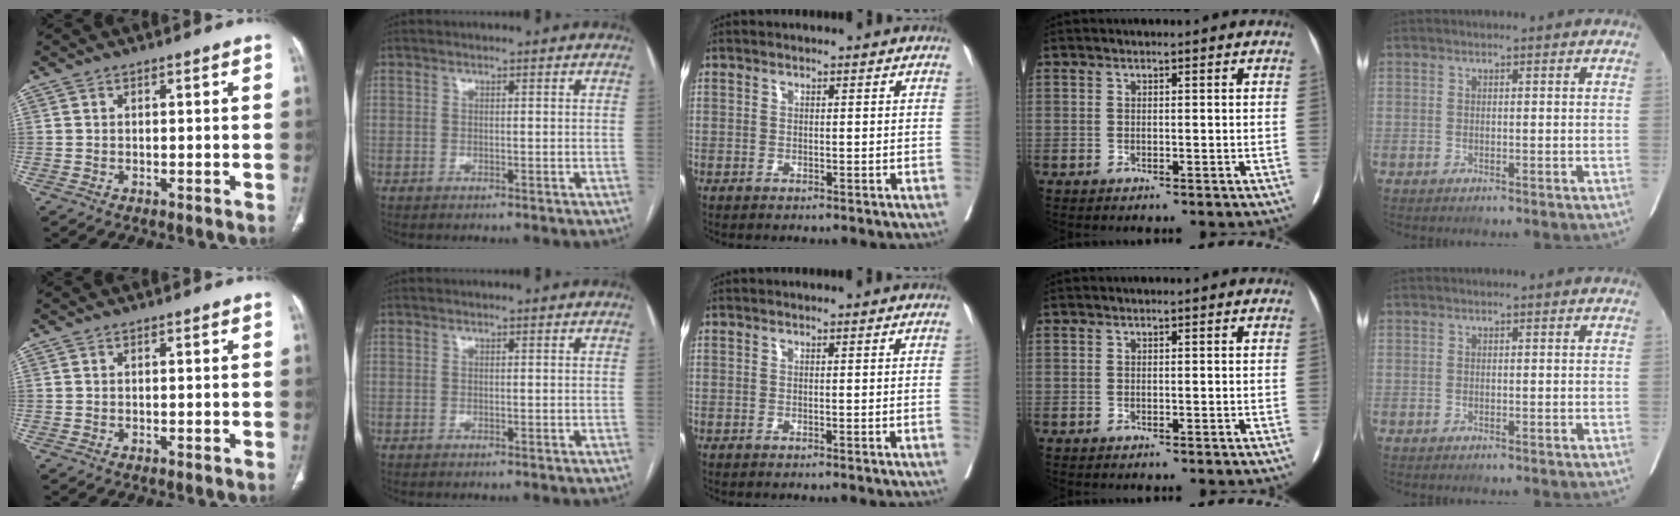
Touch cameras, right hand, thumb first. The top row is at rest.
{"middle": {"total": 0.7, "force": [0.0, -0.3, 0.6], "torque": [-0.003, 0.002, 0.000]}}